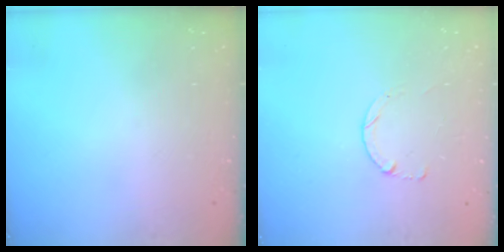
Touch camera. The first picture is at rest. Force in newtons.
{"total": 0.0}